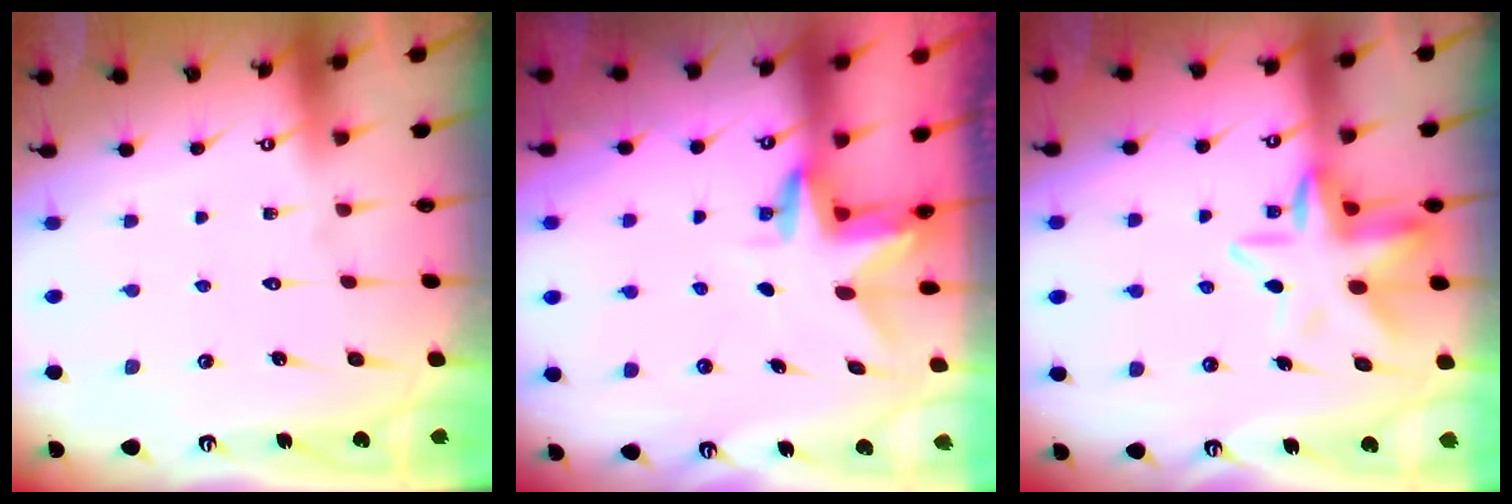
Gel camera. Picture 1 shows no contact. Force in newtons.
{"total": 3.1, "press": 3.1, "slide": 0.2}
{"total": 11.3, "press": 11.1, "slide": 2.3}